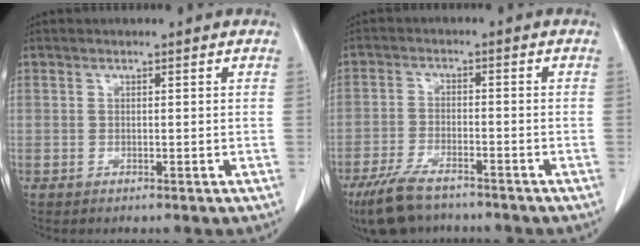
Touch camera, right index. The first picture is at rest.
{"total": 8.5, "force": [-6.7, 2.6, 4.5], "torque": [-0.088, -0.017, -0.116]}